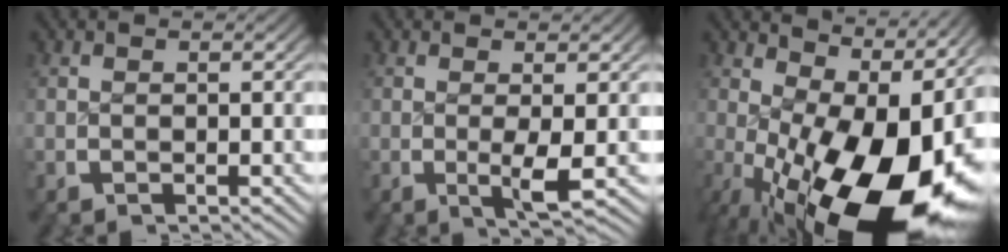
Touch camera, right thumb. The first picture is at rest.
{"total": 2.8, "force": [-0.1, 0.7, 2.7], "torque": [-0.055, -0.007, -0.003]}
{"total": 17.3, "force": [-2.5, 9.2, 14.5], "torque": [-0.240, -0.064, 0.002]}